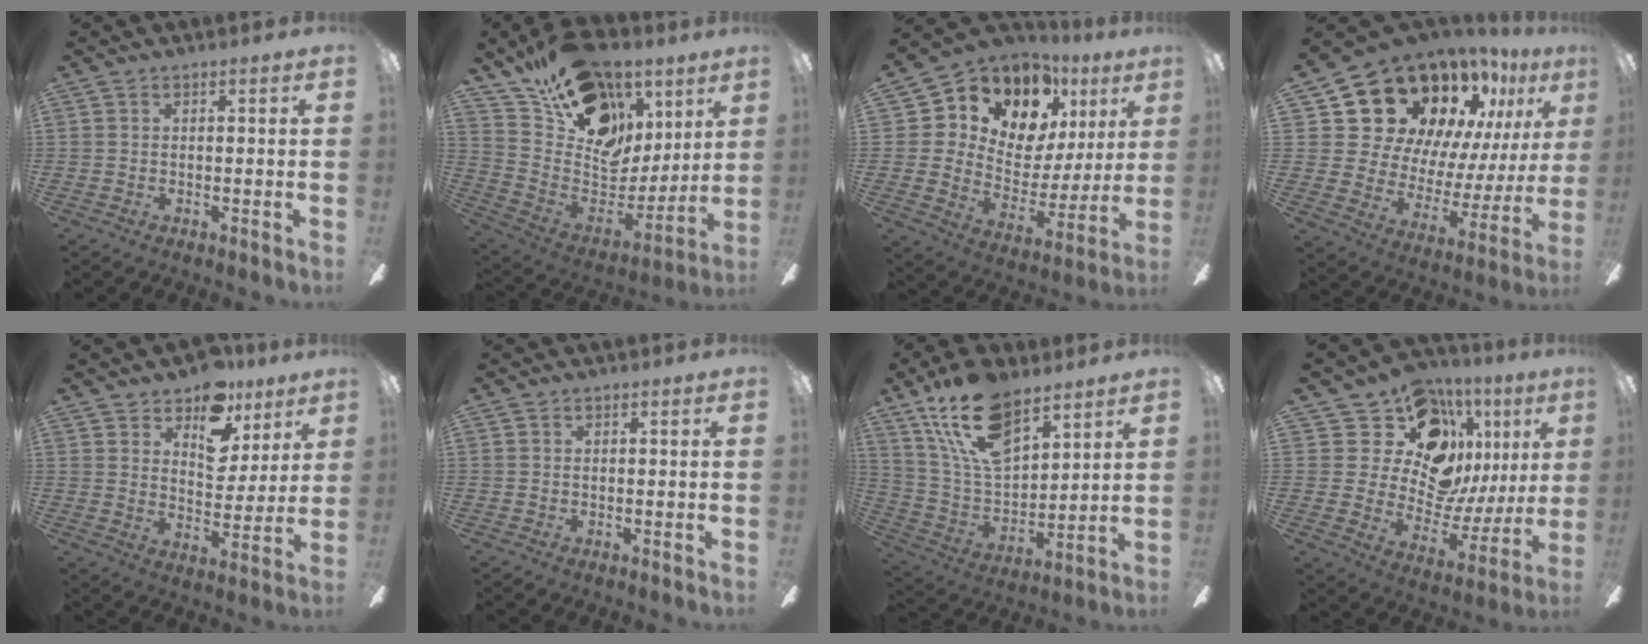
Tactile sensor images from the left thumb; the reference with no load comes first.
{"total": 20.9, "force": [13.0, 13.8, 8.8], "torque": [-0.141, -0.085, 0.247]}
{"total": 12.7, "force": [8.9, 8.1, 4.3], "torque": [-0.088, -0.076, 0.165]}
{"total": 23.0, "force": [16.8, 12.9, 8.8], "torque": [-0.151, -0.132, 0.324]}
{"total": 12.8, "force": [8.3, 7.8, 5.8], "torque": [-0.084, -0.049, 0.153]}
{"total": 0.0}
{"total": 19.3, "force": [12.7, 9.4, 11.0], "torque": [-0.234, -0.056, 0.229]}
{"total": 17.9, "force": [10.2, 12.1, 8.5], "torque": [-0.153, -0.074, 0.201]}